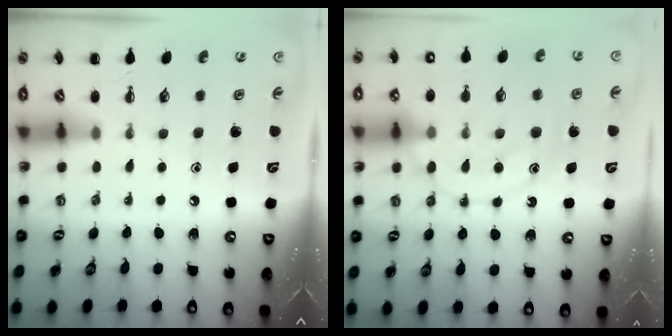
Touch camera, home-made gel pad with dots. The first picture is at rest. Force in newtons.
{"total": 14.3, "press": 14.3, "slide": 1.0}